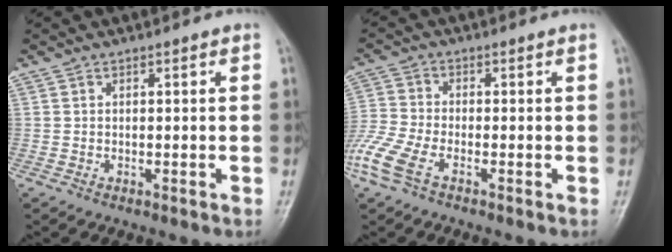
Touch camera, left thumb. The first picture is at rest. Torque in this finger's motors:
{"motor_torque": [0.08, 0.58, 0.88, 0.63, 0.10]}